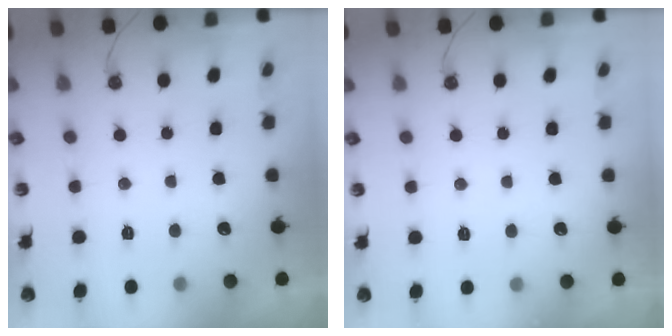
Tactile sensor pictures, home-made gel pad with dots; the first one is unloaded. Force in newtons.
{"total": 3.8, "press": 3.7, "slide": 0.5}